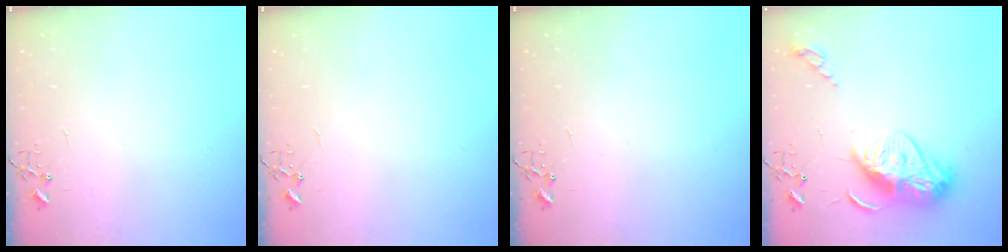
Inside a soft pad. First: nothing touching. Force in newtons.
{"total": 0.0}
{"total": 0.0}
{"total": 16.0, "press": 16.0, "slide": 0.9}